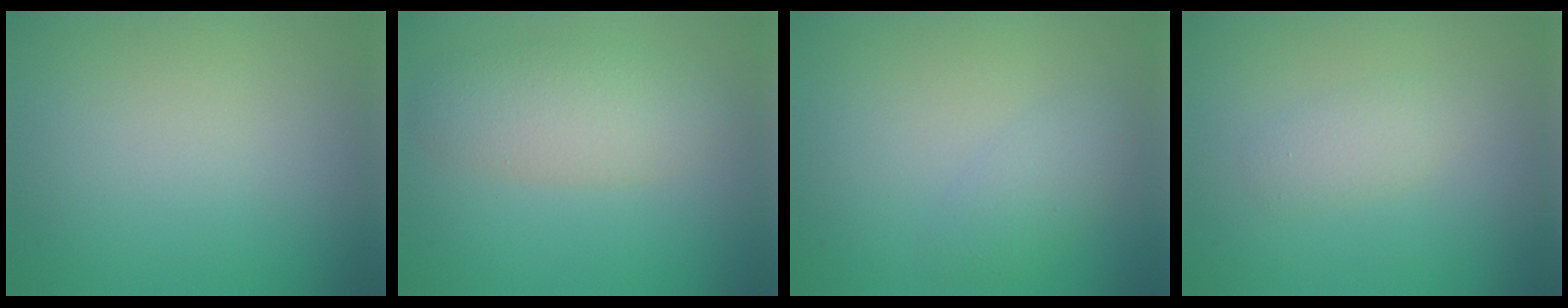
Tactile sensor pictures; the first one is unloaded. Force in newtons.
{"total": 4.2, "press": 4.2, "slide": 0.1}
{"total": 2.1, "press": 2.1, "slide": 0.1}
{"total": 2.4, "press": 2.4, "slide": 0.2}